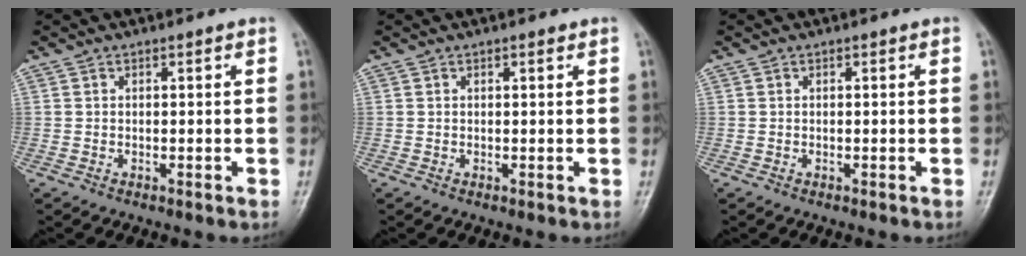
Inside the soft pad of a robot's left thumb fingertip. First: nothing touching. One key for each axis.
{"total": 0.7, "fx": 0.4, "fy": 0.2, "fz": 0.5, "tx": -0.008, "ty": -0.001, "tz": 0.006}
{"total": 0.0}